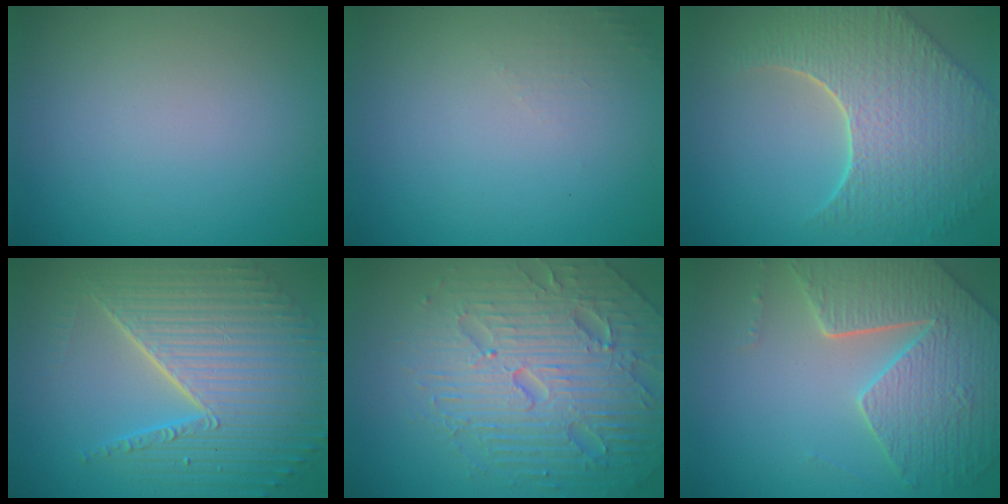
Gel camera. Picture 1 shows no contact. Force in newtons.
{"total": 1.1, "press": 1.1, "slide": 0.3}
{"total": 8.6, "press": 6.1, "slide": 6.1}
{"total": 10.1, "press": 6.5, "slide": 7.7}
{"total": 7.4, "press": 7.3, "slide": 1.6}
{"total": 6.9, "press": 5.4, "slide": 4.4}